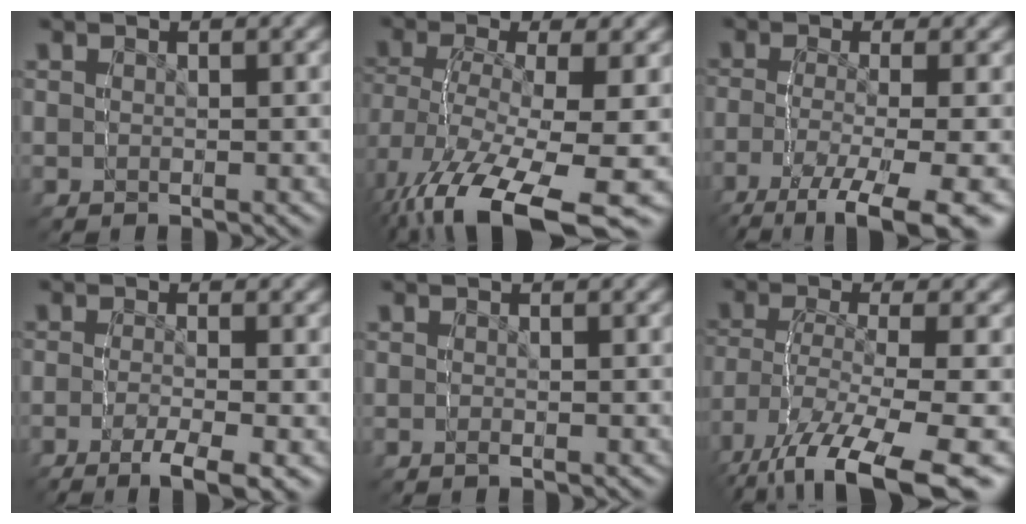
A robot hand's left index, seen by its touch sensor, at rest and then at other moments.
{"total": 5.6, "force": [-1.8, 3.1, 4.3], "torque": [-0.092, -0.014, -0.010]}
{"total": 2.1, "force": [-1.9, -0.3, 0.9], "torque": [-0.030, -0.008, -0.023]}
{"total": 2.9, "force": [-1.7, -2.3, -0.2], "torque": [0.016, 0.009, -0.033]}
{"total": 0.8, "force": [-0.2, -0.7, 0.3], "torque": [-0.008, 0.002, -0.003]}
{"total": 3.7, "force": [-1.8, 1.9, 2.6], "torque": [-0.067, -0.003, -0.017]}